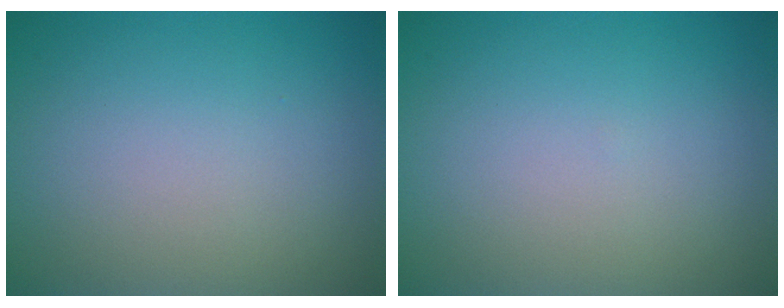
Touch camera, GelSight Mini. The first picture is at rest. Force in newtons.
{"total": 0.0}